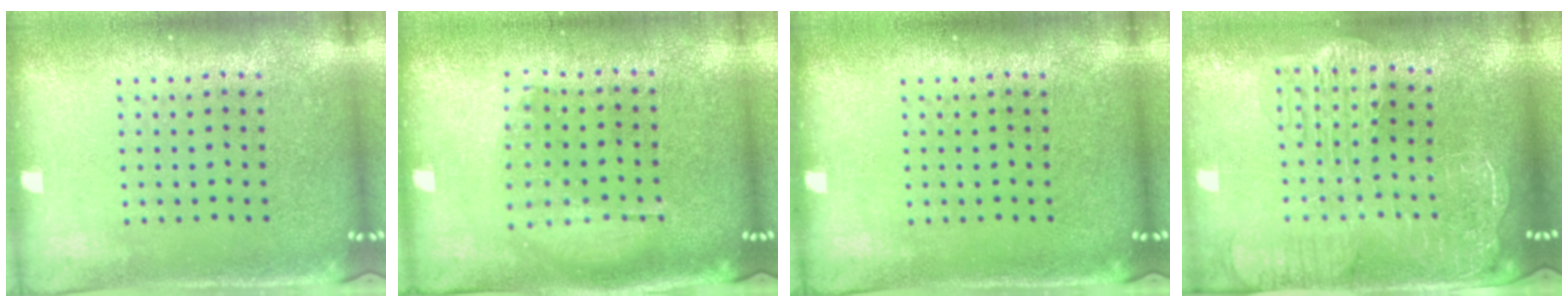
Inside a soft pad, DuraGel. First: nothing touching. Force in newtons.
{"total": 1.2, "press": 1.1, "slide": 0.5}
{"total": 0.0}
{"total": 2.8, "press": 2.3, "slide": 1.5}